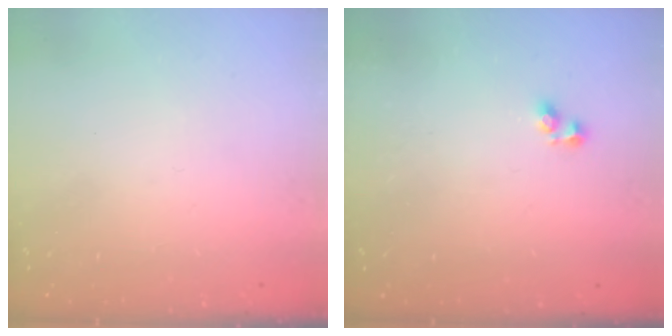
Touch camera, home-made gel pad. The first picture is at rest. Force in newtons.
{"total": 1.6, "press": 1.5, "slide": 0.3}